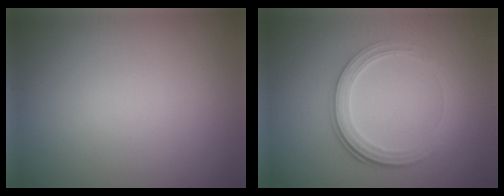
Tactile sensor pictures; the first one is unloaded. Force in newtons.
{"total": 4.2, "press": 2.9, "slide": 3.1}